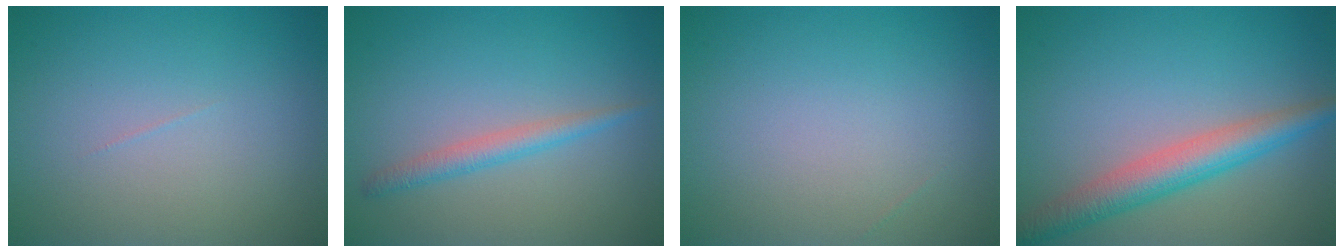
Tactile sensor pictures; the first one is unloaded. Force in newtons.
{"total": 2.0, "press": 2.0, "slide": 0.1}
{"total": 0.0}
{"total": 4.7, "press": 4.7, "slide": 0.1}